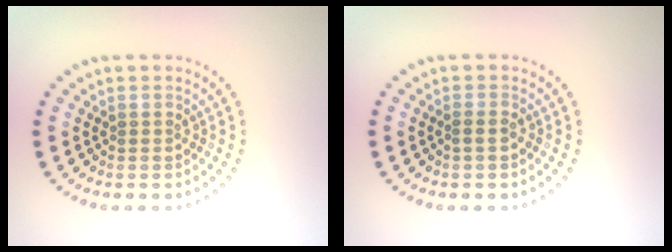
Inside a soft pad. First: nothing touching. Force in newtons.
{"total": 0.6, "press": 0.3, "slide": 0.5}